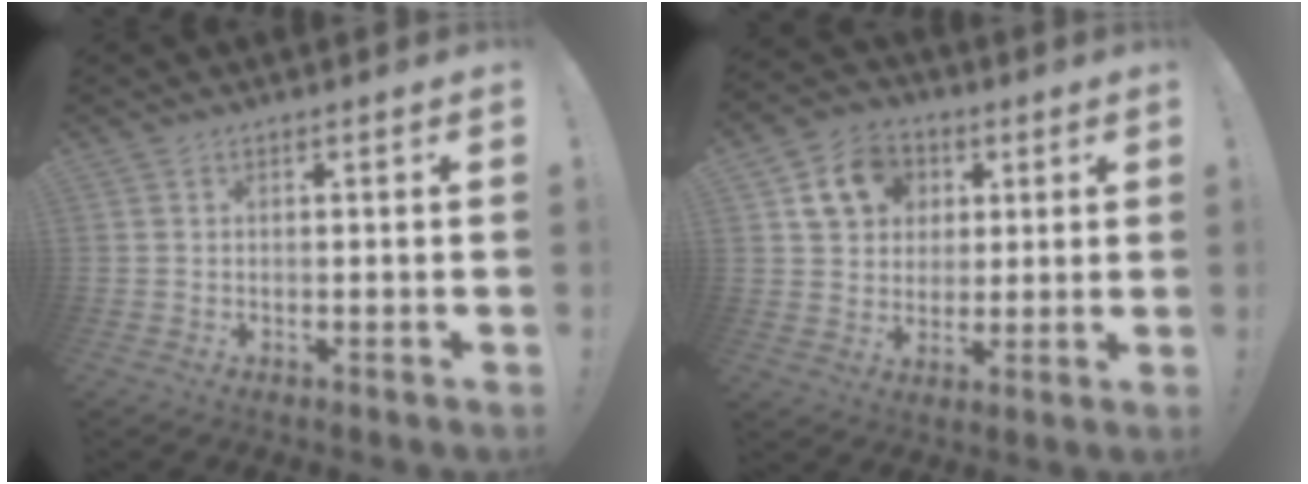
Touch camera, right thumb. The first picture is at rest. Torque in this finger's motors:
{"motor_torque": [0.11, 0.11, 0.39, 0.38, 0.06]}